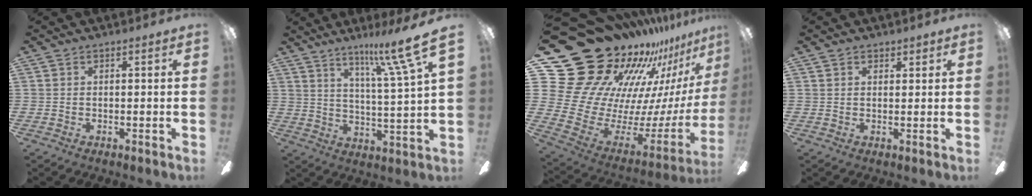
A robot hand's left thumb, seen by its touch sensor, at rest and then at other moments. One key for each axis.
{"total": 13.7, "fx": 9.6, "fy": 0.7, "fz": 9.7, "tx": -0.162, "ty": -0.052, "tz": 0.147}
{"total": 29.9, "fx": 20.0, "fy": 16.5, "fz": 14.9, "tx": -0.229, "ty": -0.208, "tz": 0.429}
{"total": 1.6, "fx": 1.2, "fy": 1.0, "fz": 0.4, "tx": 0.000, "ty": -0.002, "tz": 0.021}